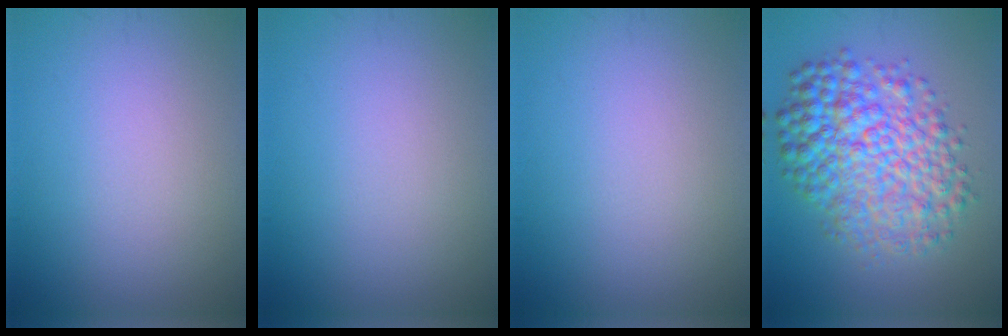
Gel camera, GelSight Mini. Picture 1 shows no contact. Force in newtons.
{"total": 0.0}
{"total": 0.0}
{"total": 8.4, "press": 8.4, "slide": 0.0}